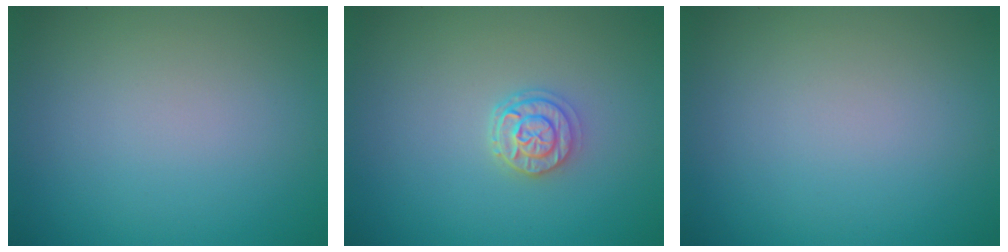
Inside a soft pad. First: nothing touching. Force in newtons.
{"total": 2.3, "press": 2.0, "slide": 1.1}
{"total": 0.0}